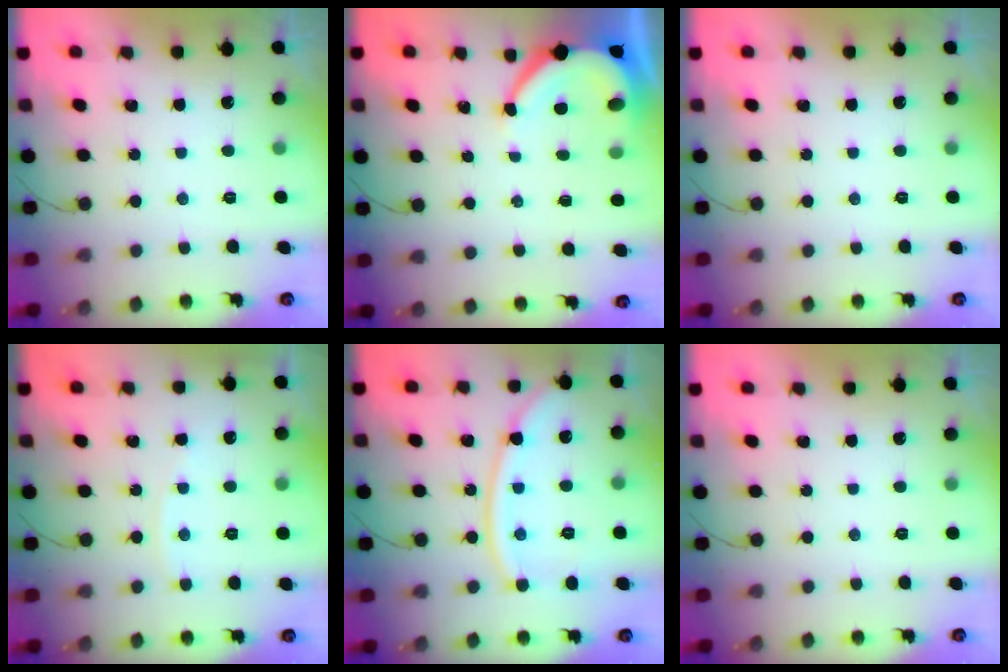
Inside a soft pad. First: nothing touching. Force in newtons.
{"total": 6.4, "press": 6.3, "slide": 0.7}
{"total": 0.0}
{"total": 2.6, "press": 2.6, "slide": 0.3}
{"total": 12.0, "press": 11.9, "slide": 1.5}
{"total": 0.0}